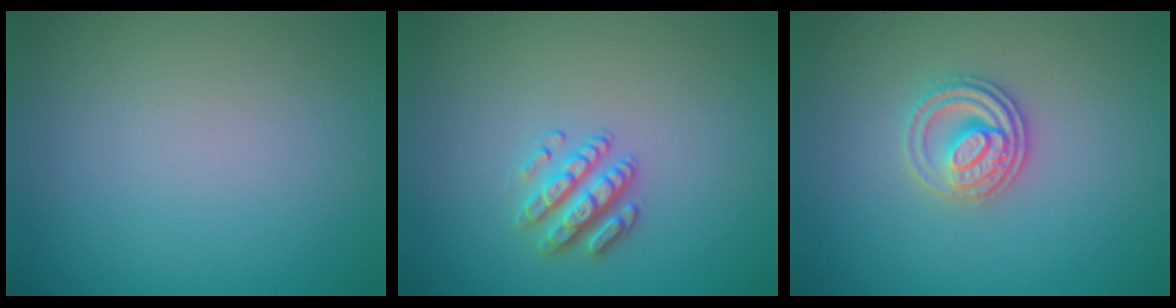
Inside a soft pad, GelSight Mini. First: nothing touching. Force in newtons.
{"total": 2.6, "press": 2.6, "slide": 0.6}
{"total": 2.8, "press": 2.6, "slide": 1.0}